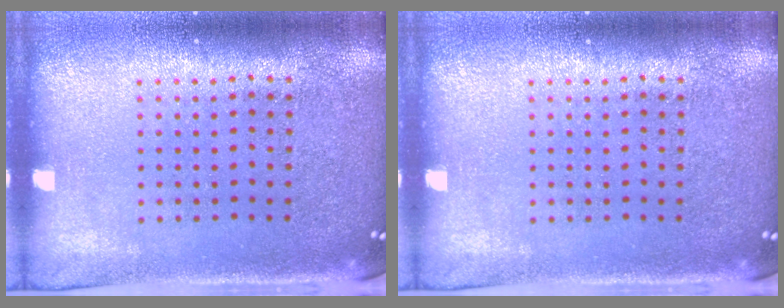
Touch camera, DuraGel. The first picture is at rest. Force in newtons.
{"total": 0.0}